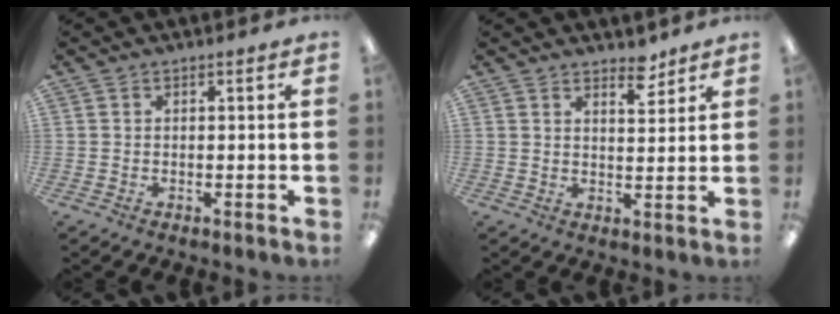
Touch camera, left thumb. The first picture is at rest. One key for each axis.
{"total": 4.8, "fx": 4.1, "fy": 1.7, "fz": 1.8, "tx": -0.003, "ty": -0.031, "tz": 0.066}